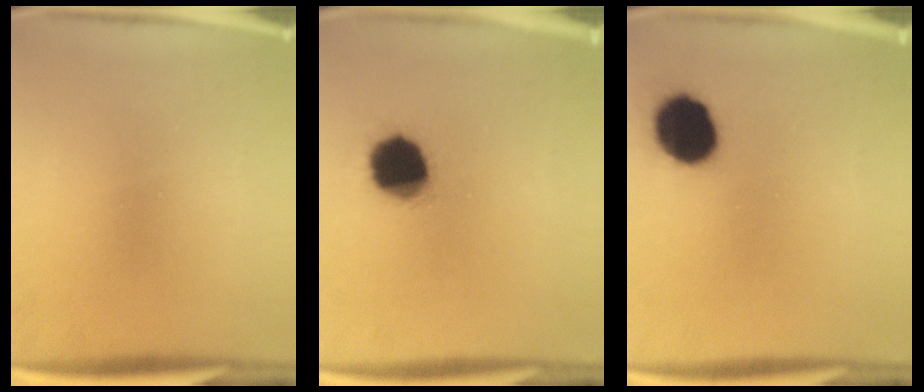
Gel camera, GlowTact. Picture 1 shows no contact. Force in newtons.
{"total": 14.2}
{"total": 12.9}